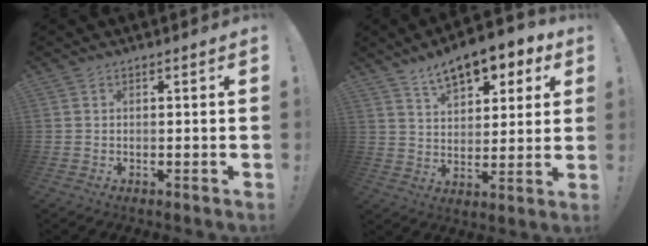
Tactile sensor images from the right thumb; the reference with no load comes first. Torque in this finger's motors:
{"motor_torque": [0.06, 0.31, 0.32, 0.23, 0.24]}